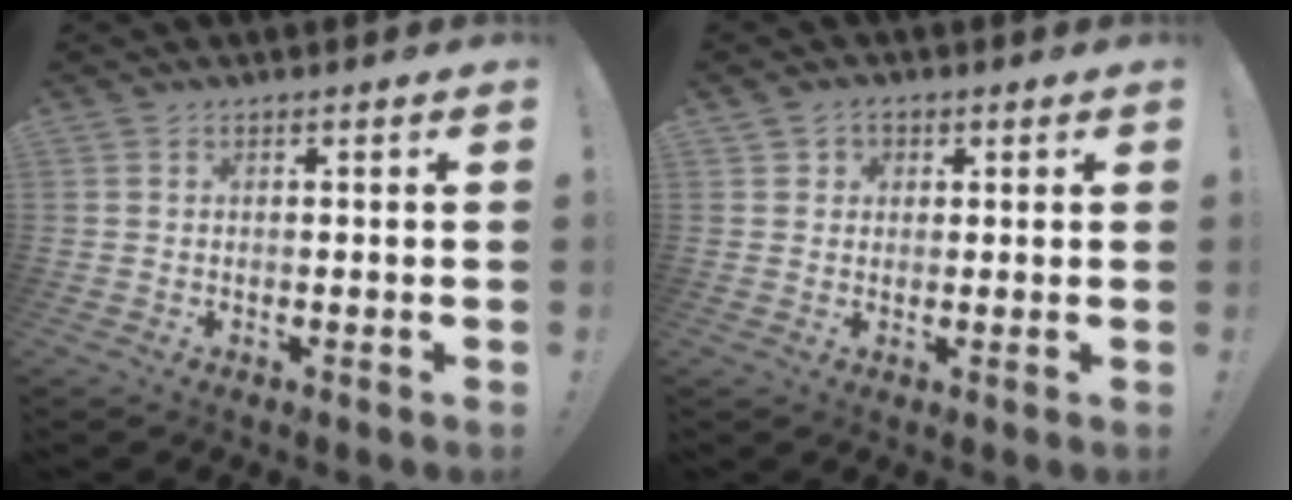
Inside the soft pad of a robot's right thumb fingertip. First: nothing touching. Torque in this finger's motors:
{"motor_torque": [-0.38, 0.07, -0.09, 0.17, 0.10]}